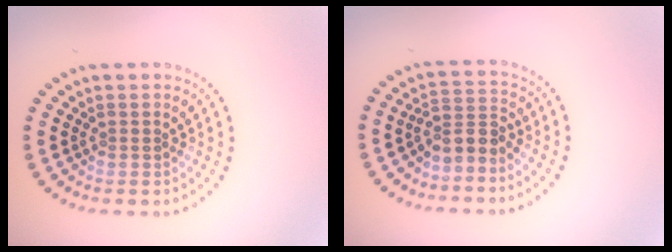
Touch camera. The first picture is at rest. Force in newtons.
{"total": 2.7, "press": 2.0, "slide": 1.8}